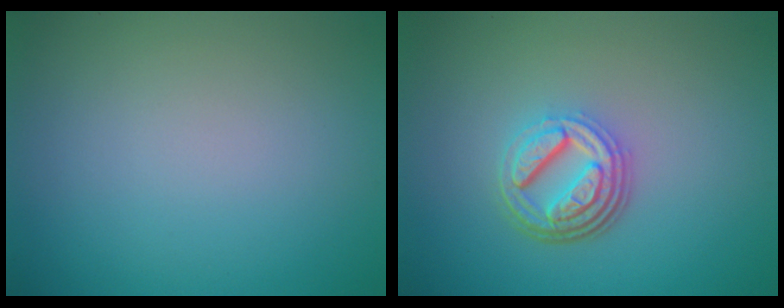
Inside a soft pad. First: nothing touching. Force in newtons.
{"total": 4.7, "press": 3.5, "slide": 3.2}